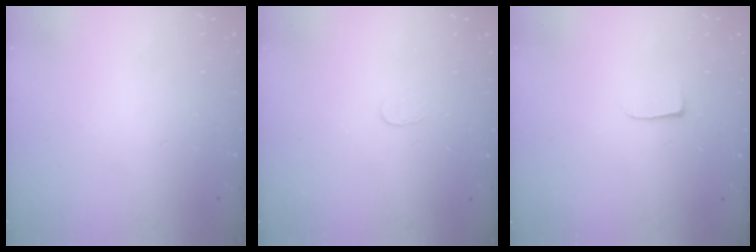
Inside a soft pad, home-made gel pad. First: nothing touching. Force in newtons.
{"total": 2.6, "press": 2.6, "slide": 0.2}
{"total": 3.7, "press": 3.7, "slide": 0.5}